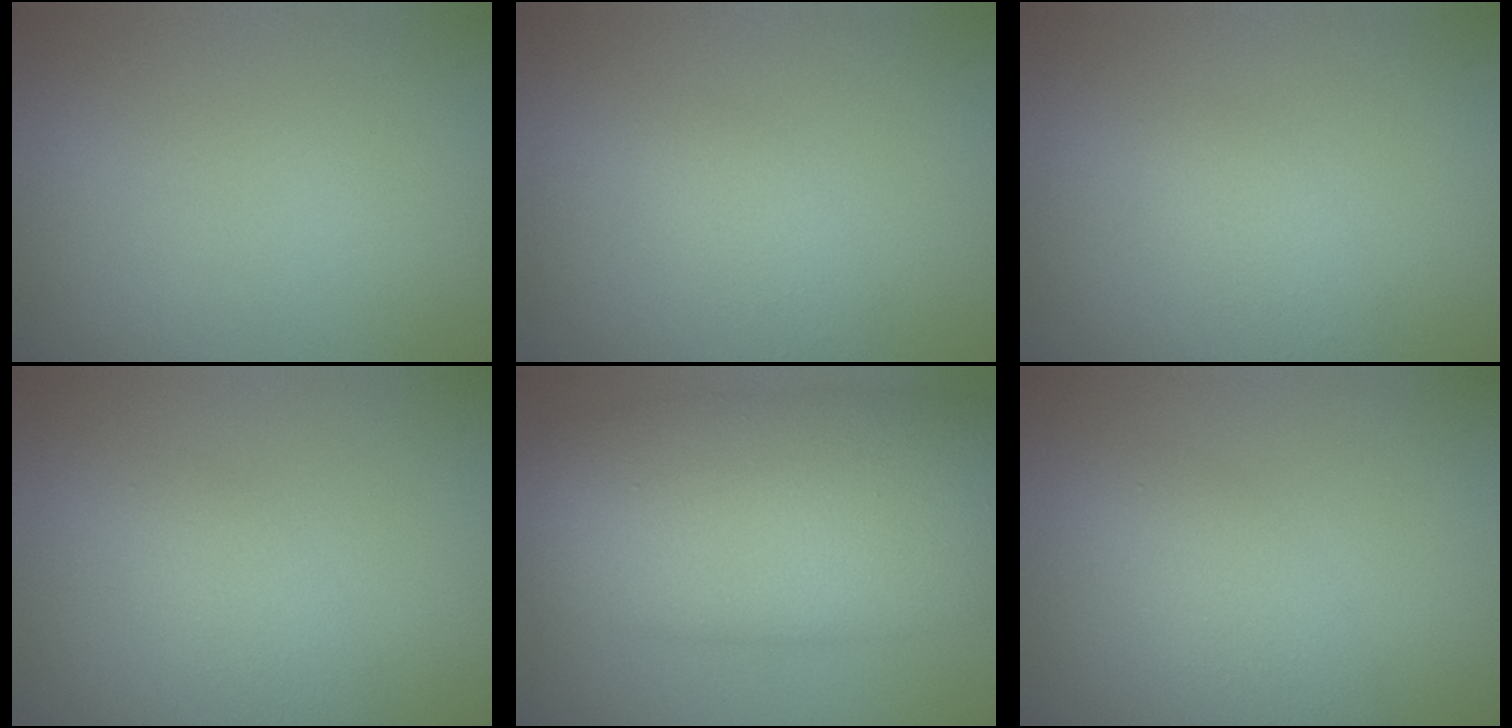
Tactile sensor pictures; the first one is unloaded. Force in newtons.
{"total": 1.7, "press": 1.7, "slide": 0.1}
{"total": 1.7, "press": 1.7, "slide": 0.1}
{"total": 2.1, "press": 2.1, "slide": 0.1}
{"total": 13.5, "press": 13.5, "slide": 0.3}
{"total": 3.1, "press": 3.1, "slide": 0.1}